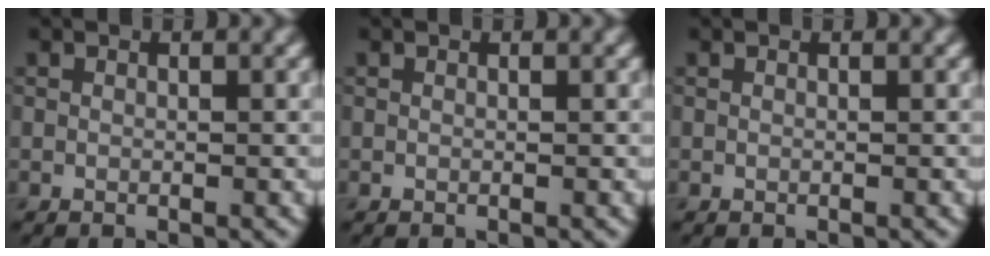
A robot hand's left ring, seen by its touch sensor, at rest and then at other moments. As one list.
[{"total": 0.0}, {"total": 0.0}]